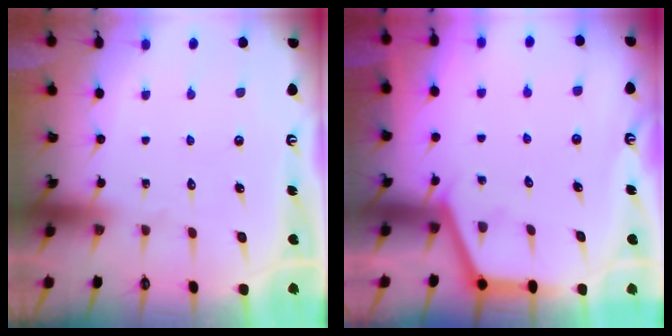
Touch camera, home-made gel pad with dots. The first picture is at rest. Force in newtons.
{"total": 3.3, "press": 3.3, "slide": 0.2}